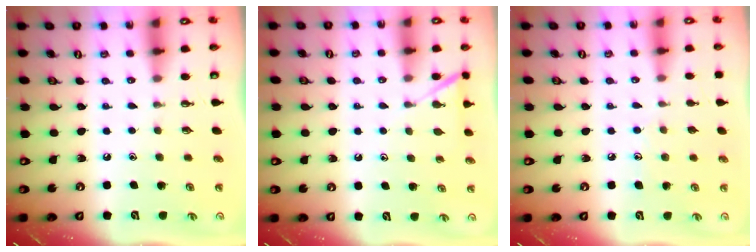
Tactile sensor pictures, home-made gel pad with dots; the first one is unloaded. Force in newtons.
{"total": 5.9, "press": 5.9, "slide": 0.5}
{"total": 6.0, "press": 6.0, "slide": 0.6}